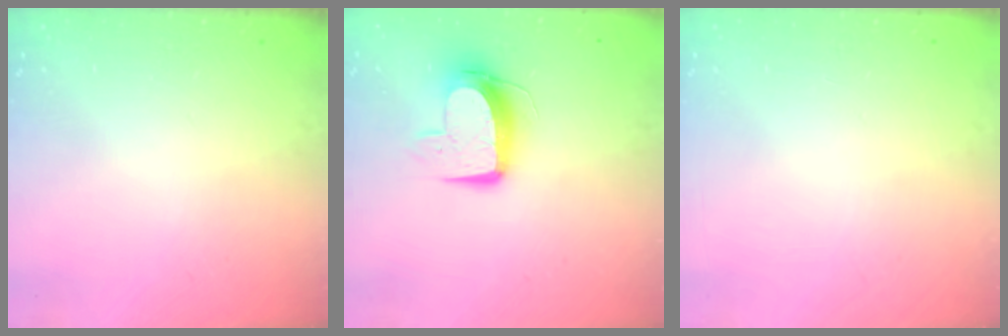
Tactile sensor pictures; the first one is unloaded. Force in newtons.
{"total": 10.6, "press": 10.6, "slide": 0.9}
{"total": 0.0}